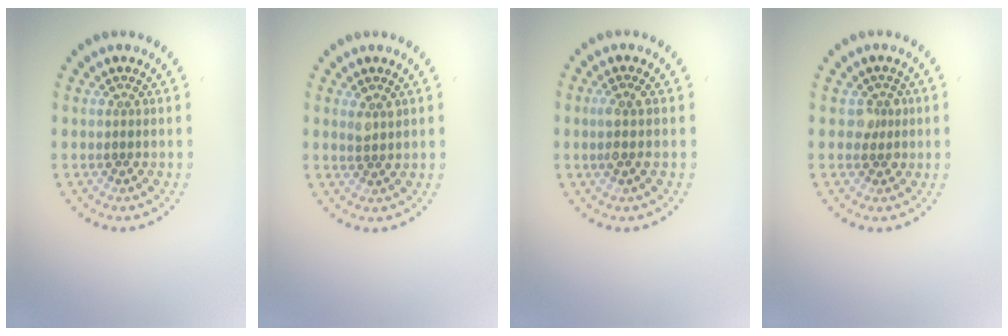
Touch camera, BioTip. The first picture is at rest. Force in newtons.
{"total": 1.4, "press": 1.3, "slide": 0.7}
{"total": 1.7, "press": 1.4, "slide": 0.9}
{"total": 1.6, "press": 1.3, "slide": 0.8}